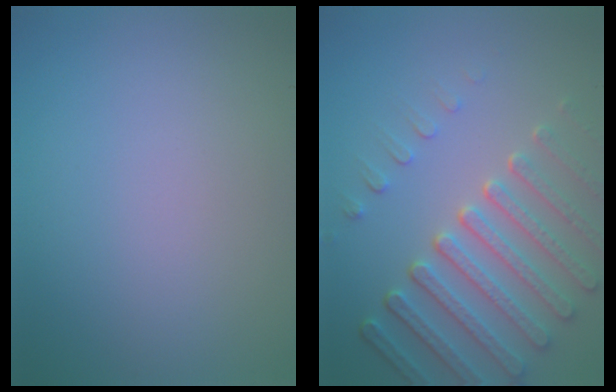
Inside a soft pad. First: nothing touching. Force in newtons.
{"total": 6.3, "press": 5.2, "slide": 3.6}